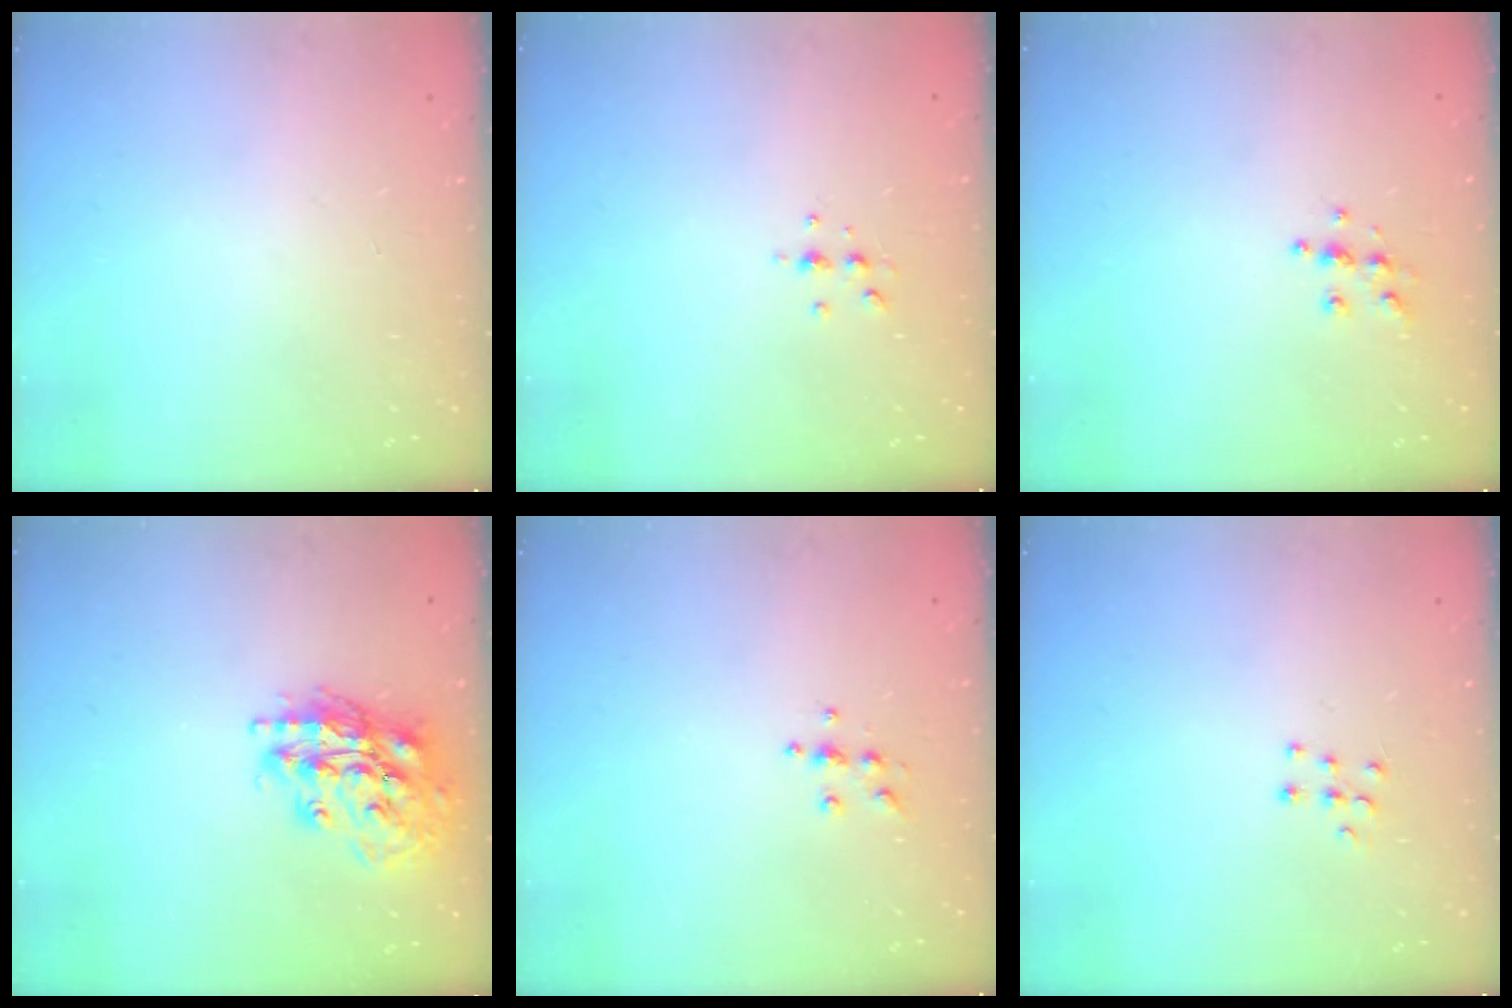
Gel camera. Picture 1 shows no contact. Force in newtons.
{"total": 4.3, "press": 4.2, "slide": 1.1}
{"total": 5.9, "press": 5.9, "slide": 0.6}
{"total": 17.4, "press": 17.3, "slide": 2.4}
{"total": 4.3, "press": 4.3, "slide": 0.6}
{"total": 5.3, "press": 5.2, "slide": 0.4}